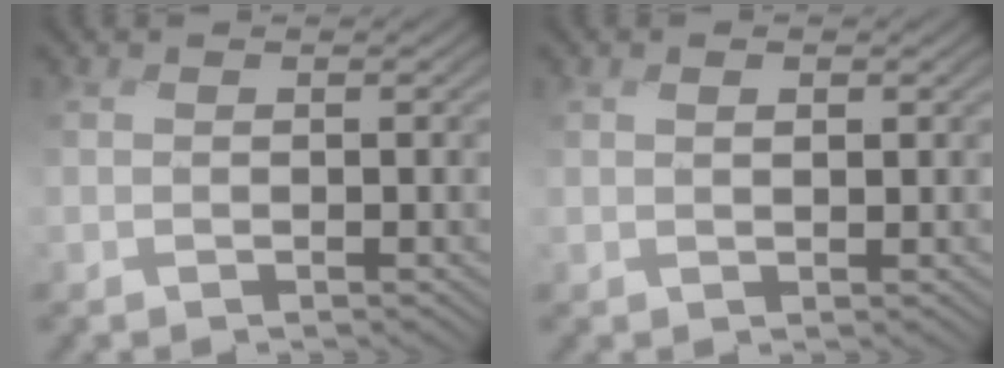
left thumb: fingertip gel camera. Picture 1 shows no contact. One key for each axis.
{"total": 1.1, "fx": 0.5, "fy": 0.6, "fz": 0.8, "tx": -0.011, "ty": -0.004, "tz": 0.012}